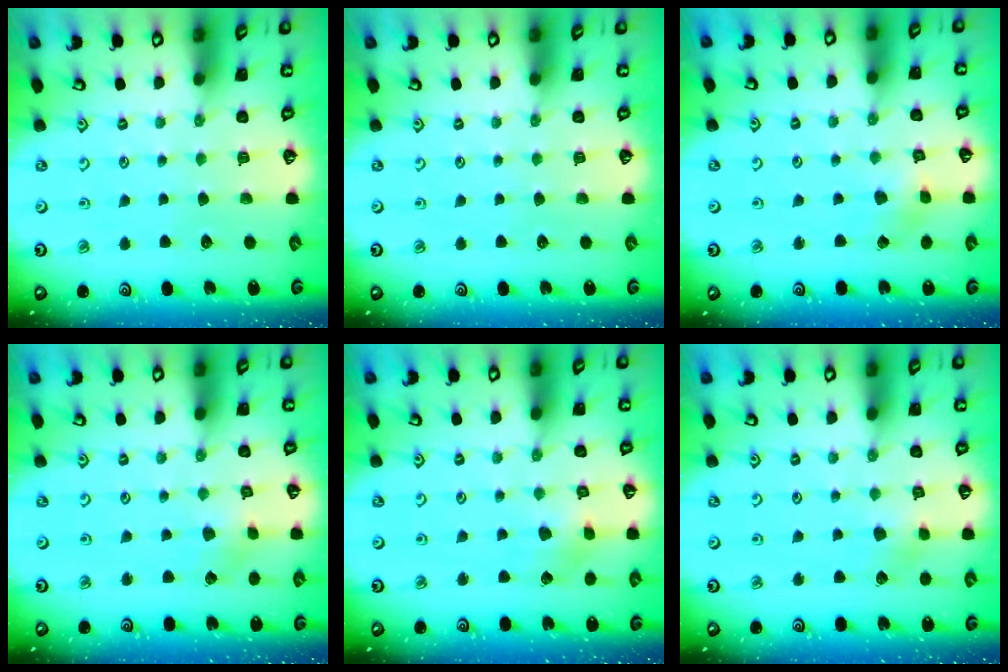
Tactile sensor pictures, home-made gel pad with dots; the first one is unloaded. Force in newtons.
{"total": 0.0}
{"total": 2.6, "press": 2.5, "slide": 0.3}
{"total": 1.8, "press": 1.8, "slide": 0.1}
{"total": 3.3, "press": 3.3, "slide": 0.4}
{"total": 4.1, "press": 4.1, "slide": 0.6}